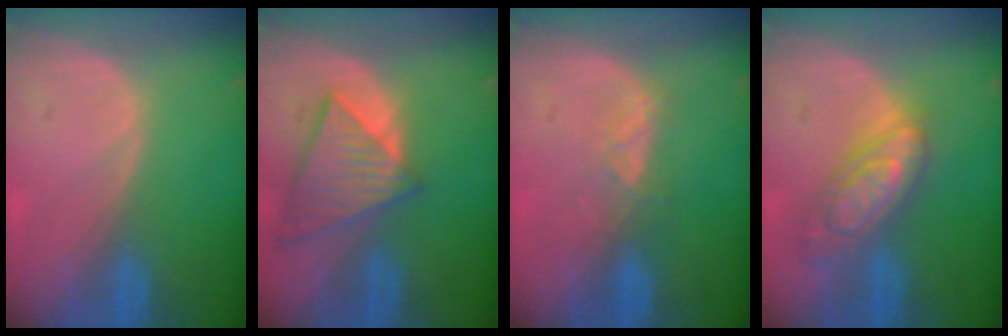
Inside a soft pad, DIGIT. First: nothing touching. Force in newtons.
{"total": 8.4, "press": 7.4, "slide": 4.1}
{"total": 2.6, "press": 2.5, "slide": 0.8}
{"total": 7.5, "press": 7.4, "slide": 0.6}